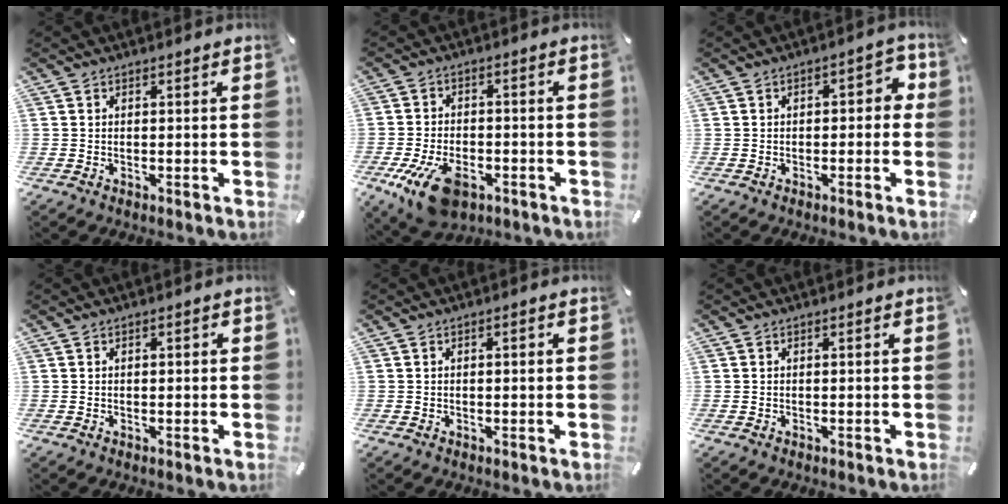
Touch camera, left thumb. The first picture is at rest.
{"total": 11.0, "force": [-5.3, 6.2, 7.4], "torque": [-0.151, 0.011, -0.095]}
{"total": 4.5, "force": [-0.5, 2.6, 3.6], "torque": [-0.052, 0.013, -0.017]}
{"total": 0.7, "force": [0.0, 0.4, 0.6], "torque": [-0.011, 0.002, -0.001]}
{"total": 0.9, "force": [-0.1, 0.4, 0.8], "torque": [-0.014, 0.002, -0.003]}
{"total": 0.0}